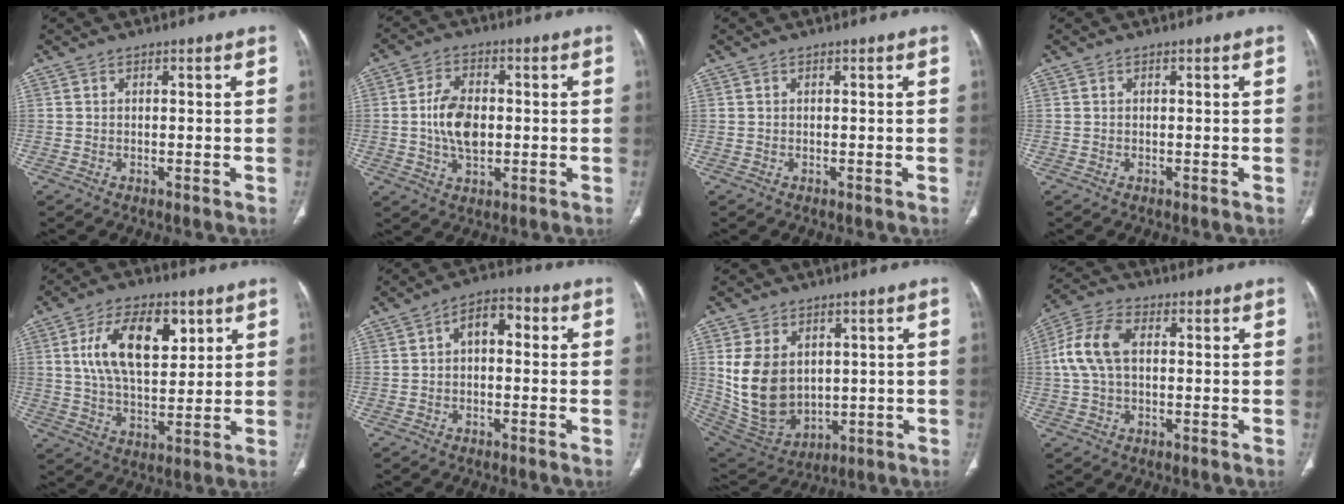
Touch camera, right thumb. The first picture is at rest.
{"total": 8.7, "force": [-0.3, 5.3, 6.9], "torque": [-0.120, 0.004, -0.004]}
{"total": 0.0}
{"total": 0.0}
{"total": 15.1, "force": [5.2, 8.0, 11.7], "torque": [-0.181, -0.014, 0.099]}
{"total": 6.2, "force": [0.6, 3.6, 5.0], "torque": [-0.062, 0.022, -0.002]}
{"total": 14.2, "force": [2.6, 10.2, 9.4], "torque": [-0.155, -0.017, 0.080]}
{"total": 9.4, "force": [1.1, 5.7, 7.4], "torque": [-0.167, 0.026, 0.020]}